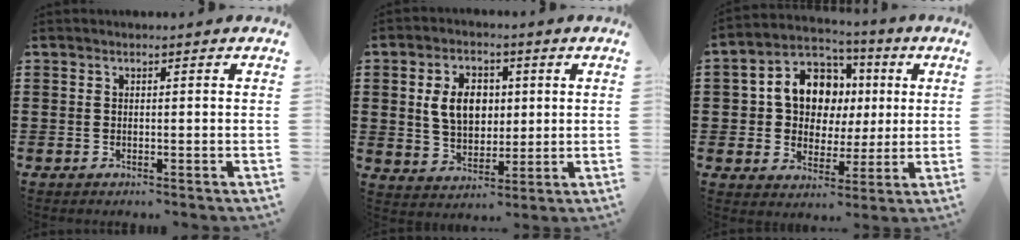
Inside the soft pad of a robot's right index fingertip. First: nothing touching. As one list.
[{"total": 7.4, "force": [1.2, 5.3, 4.9], "torque": [-0.110, 0.008, 0.012]}, {"total": 11.0, "force": [2.3, 8.9, 6.1], "torque": [-0.139, 0.014, 0.045]}]